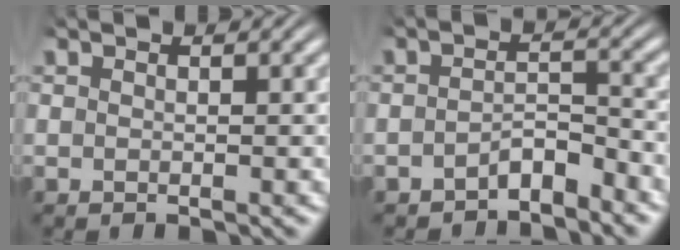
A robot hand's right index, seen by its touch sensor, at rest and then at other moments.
{"total": 2.9, "force": [-2.7, 0.6, 1.0], "torque": [-0.004, -0.007, -0.047]}